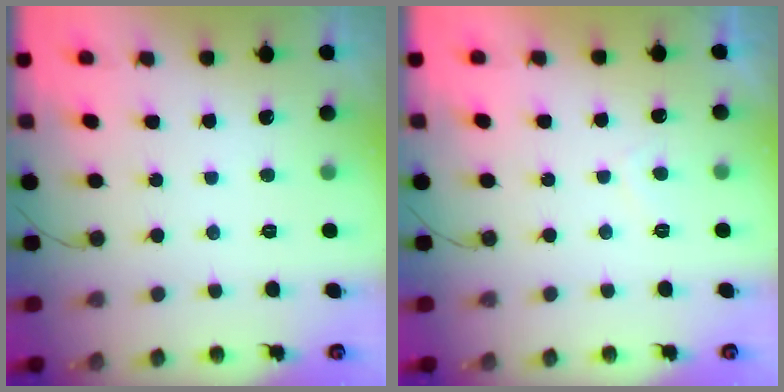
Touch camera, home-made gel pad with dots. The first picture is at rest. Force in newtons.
{"total": 1.1, "press": 0.9, "slide": 0.6}